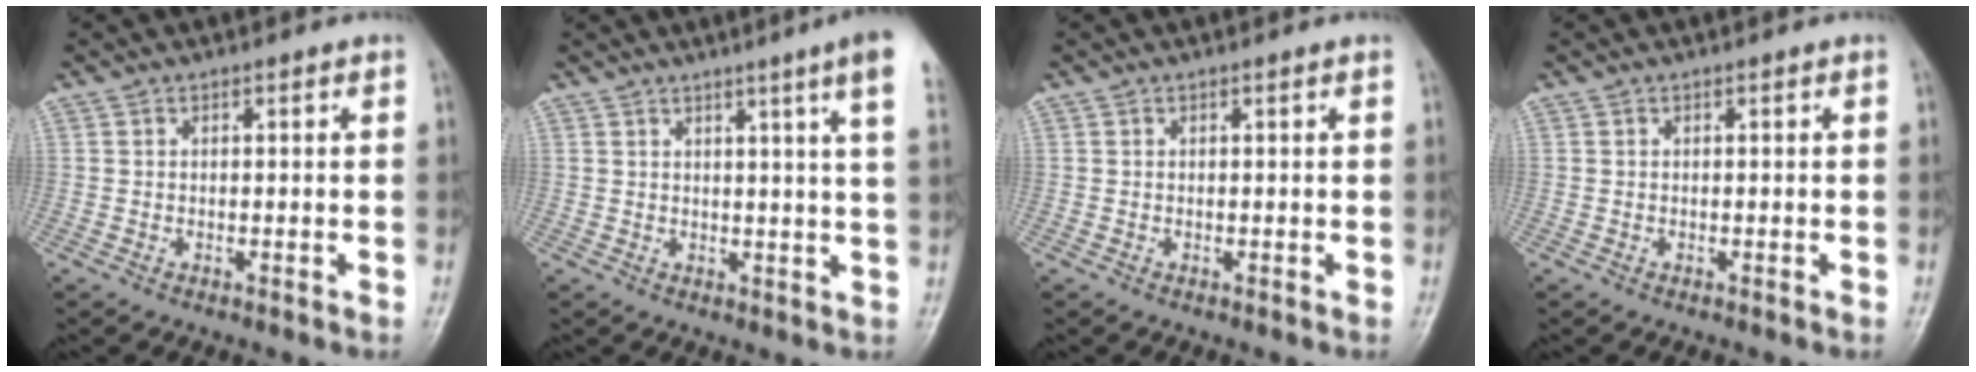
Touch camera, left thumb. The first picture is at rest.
{"total": 8.2, "force": [5.0, -1.0, 6.5], "torque": [-0.082, -0.019, 0.050]}
{"total": 0.0}
{"total": 0.0}